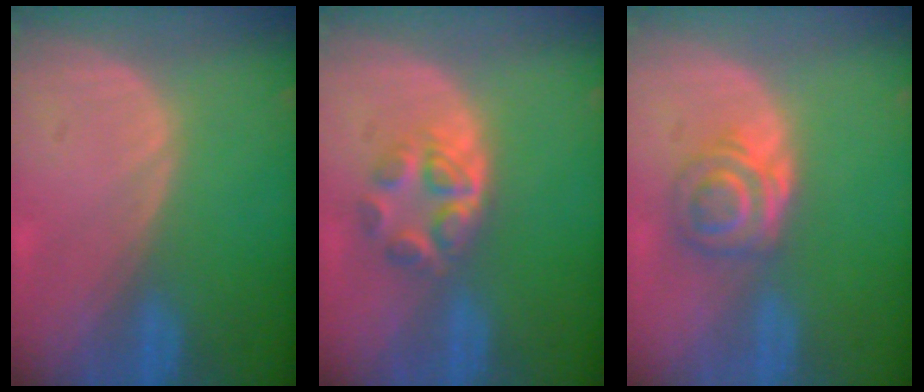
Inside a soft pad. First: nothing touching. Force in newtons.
{"total": 5.0, "press": 4.8, "slide": 1.6}
{"total": 5.3, "press": 5.0, "slide": 1.7}